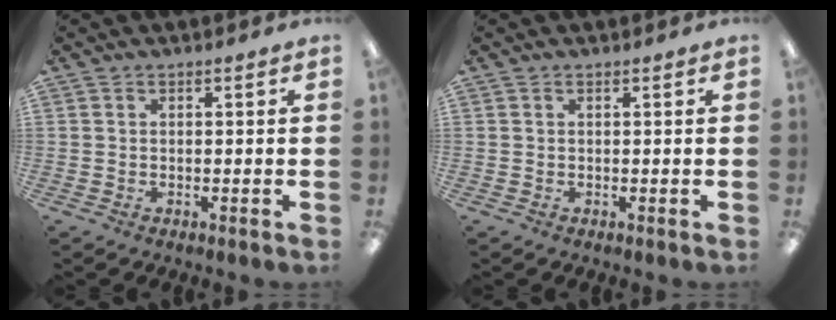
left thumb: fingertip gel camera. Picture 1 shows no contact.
{"total": 0.0}